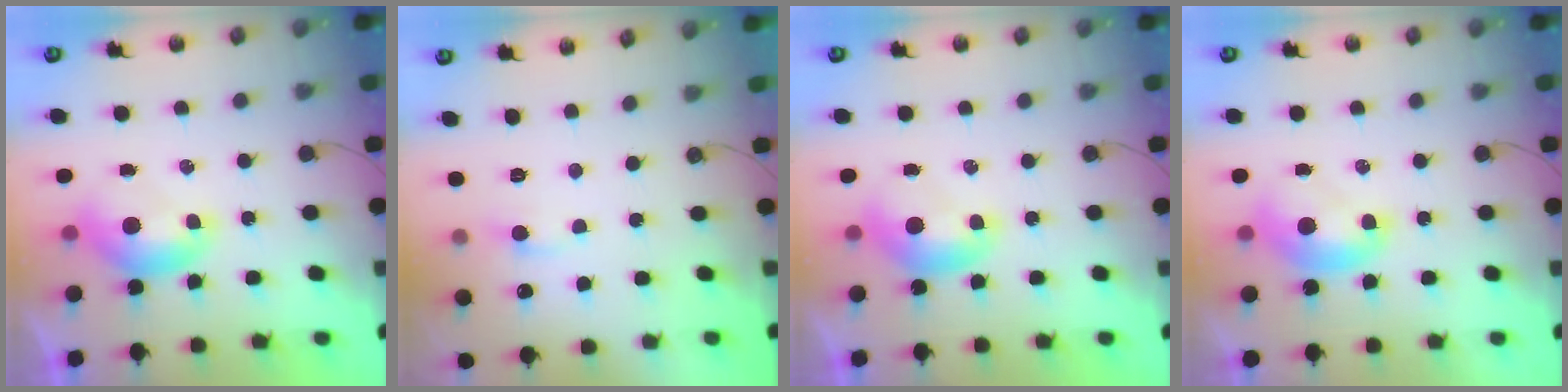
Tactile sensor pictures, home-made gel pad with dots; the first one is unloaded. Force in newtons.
{"total": 0.6, "press": 0.0, "slide": 0.6}
{"total": 0.0}
{"total": 1.4, "press": 1.4, "slide": 0.1}